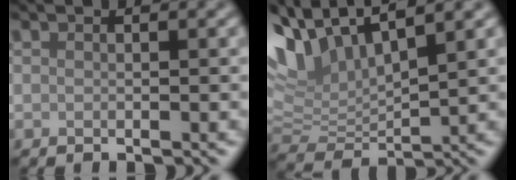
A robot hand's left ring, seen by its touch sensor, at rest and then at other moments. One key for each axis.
{"total": 8.6, "fx": 4.8, "fy": 3.7, "fz": 6.1, "tx": -0.137, "ty": 0.012, "tz": 0.086}